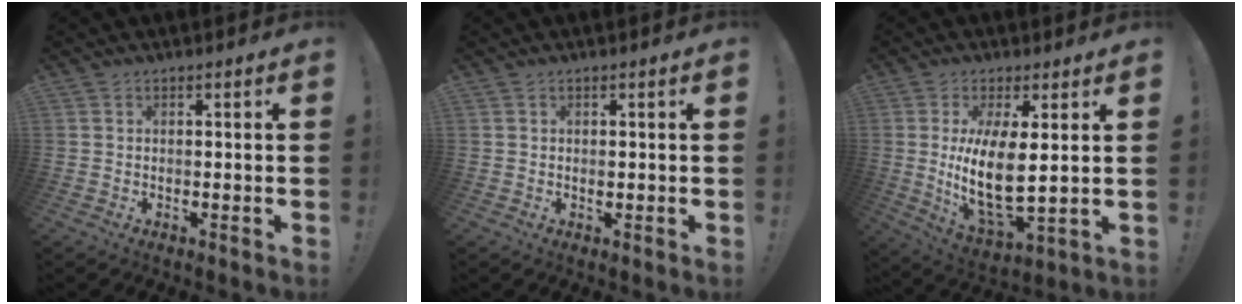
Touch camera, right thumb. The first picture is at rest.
{"total": 0.7, "force": [-0.1, 0.5, 0.4], "torque": [-0.005, 0.000, -0.003]}
{"total": 14.4, "force": [2.1, 5.6, 13.1], "torque": [-0.253, -0.031, 0.036]}